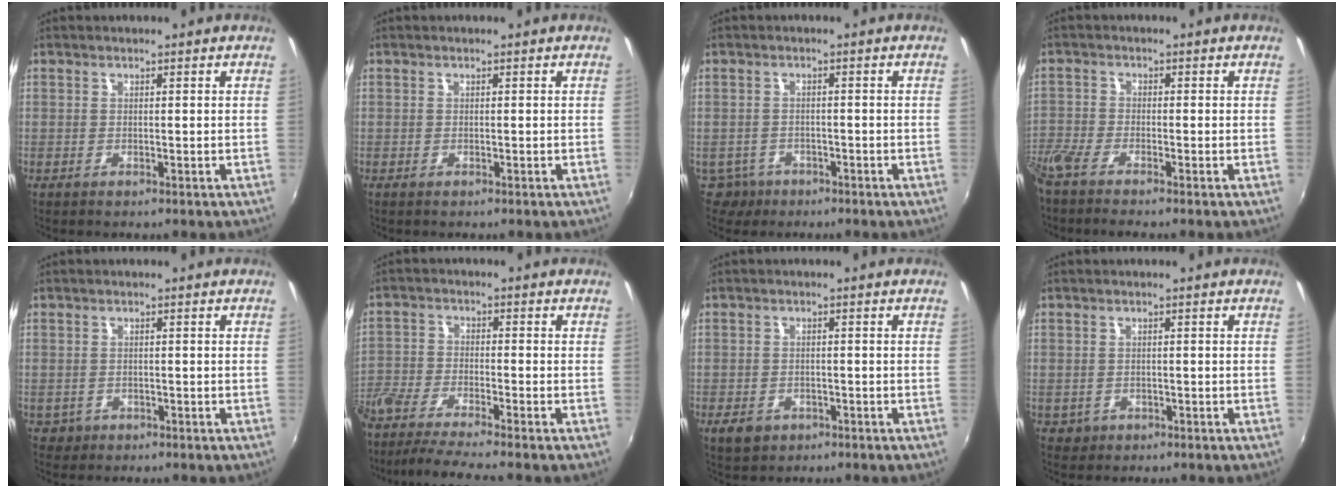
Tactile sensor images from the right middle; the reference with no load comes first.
{"total": 0.0}
{"total": 3.8, "force": [-2.3, 3.0, 0.4], "torque": [-0.020, 0.000, -0.037]}
{"total": 5.1, "force": [-4.4, 0.4, 2.6], "torque": [-0.070, -0.021, -0.091]}
{"total": 2.2, "force": [-0.8, 2.0, 0.5], "torque": [-0.016, -0.004, -0.009]}
{"total": 11.1, "force": [-9.6, 0.5, 5.5], "torque": [-0.131, -0.027, -0.179]}
{"total": 4.0, "force": [-2.1, 3.0, 1.8], "torque": [-0.043, -0.005, -0.031]}
{"total": 2.2, "force": [-0.6, 2.0, 0.6], "torque": [-0.017, -0.004, -0.004]}